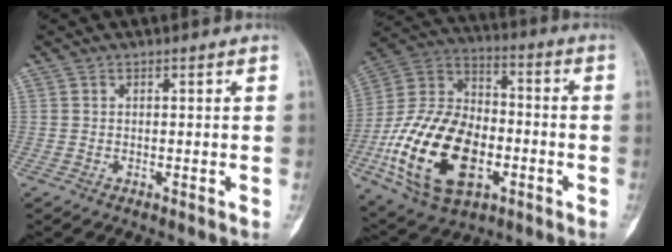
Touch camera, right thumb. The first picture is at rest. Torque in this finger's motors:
{"motor_torque": [0.41, 1.21, 2.33, -0.44, 0.40]}